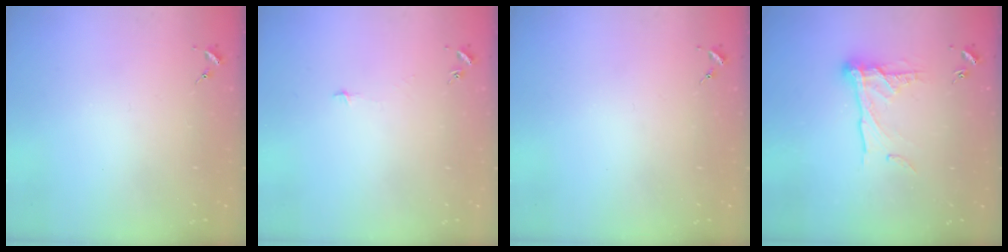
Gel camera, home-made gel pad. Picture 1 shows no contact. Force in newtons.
{"total": 2.9, "press": 2.9, "slide": 0.3}
{"total": 0.0}
{"total": 13.3, "press": 13.2, "slide": 1.2}